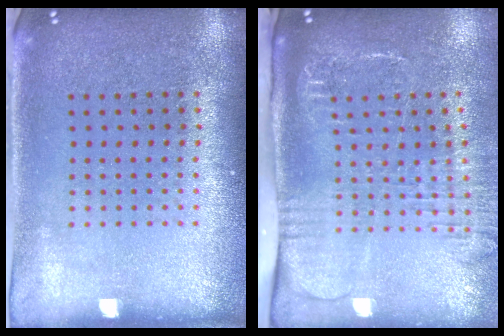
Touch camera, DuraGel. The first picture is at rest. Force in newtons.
{"total": 2.6, "press": 2.0, "slide": 1.7}